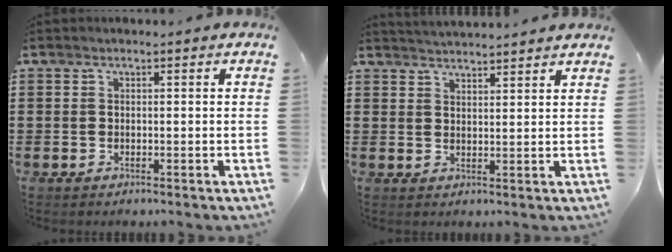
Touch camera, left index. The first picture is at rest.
{"total": 2.8, "force": [2.7, -0.5, -0.1], "torque": [-0.005, -0.010, 0.052]}